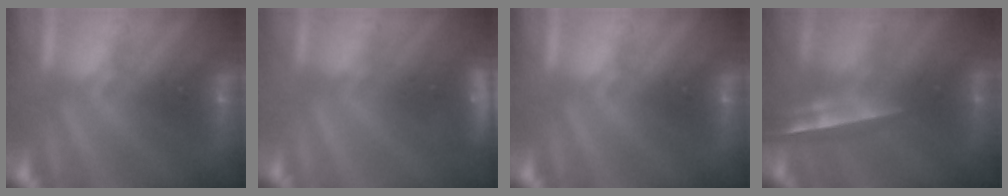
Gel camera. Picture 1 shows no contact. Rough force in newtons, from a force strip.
{"total": 2.9}
{"total": 0.0}
{"total": 3.9}